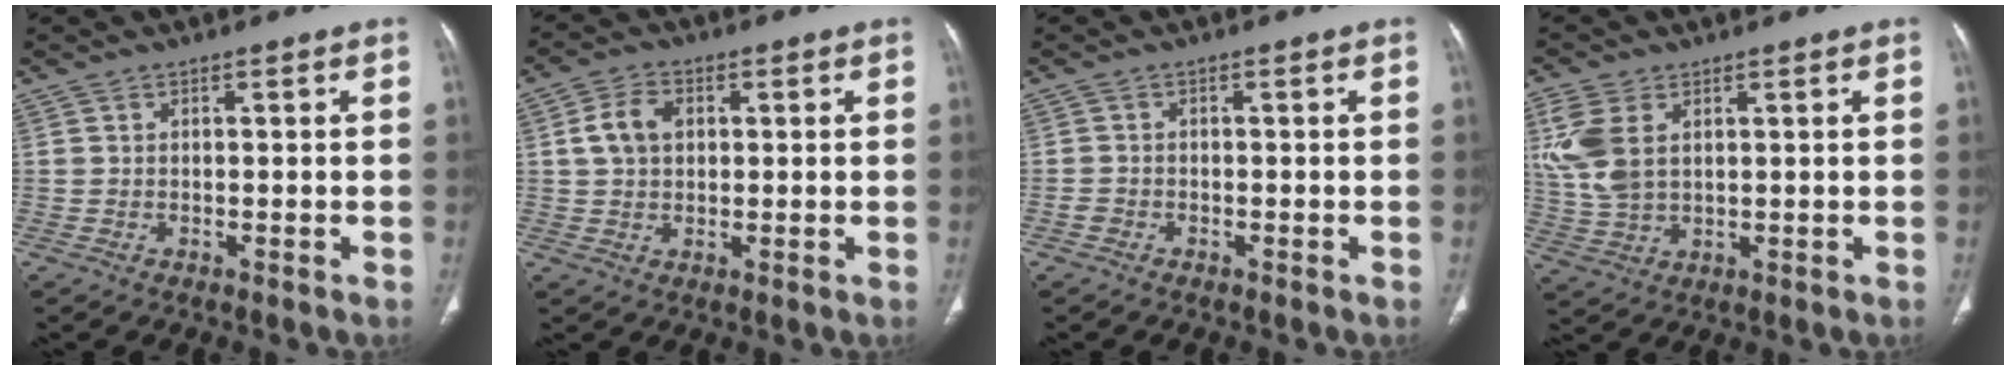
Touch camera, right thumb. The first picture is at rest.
{"total": 6.1, "force": [1.3, 4.4, 4.0], "torque": [-0.068, 0.007, 0.021]}
{"total": 1.2, "force": [-0.7, 0.9, 0.2], "torque": [-0.006, 0.002, -0.019]}
{"total": 8.1, "force": [2.4, 5.0, 5.9], "torque": [-0.139, -0.001, 0.056]}